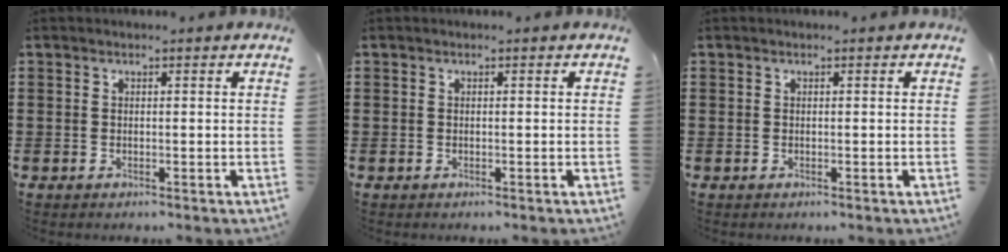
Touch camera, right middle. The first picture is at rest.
{"total": 0.0}
{"total": 0.0}